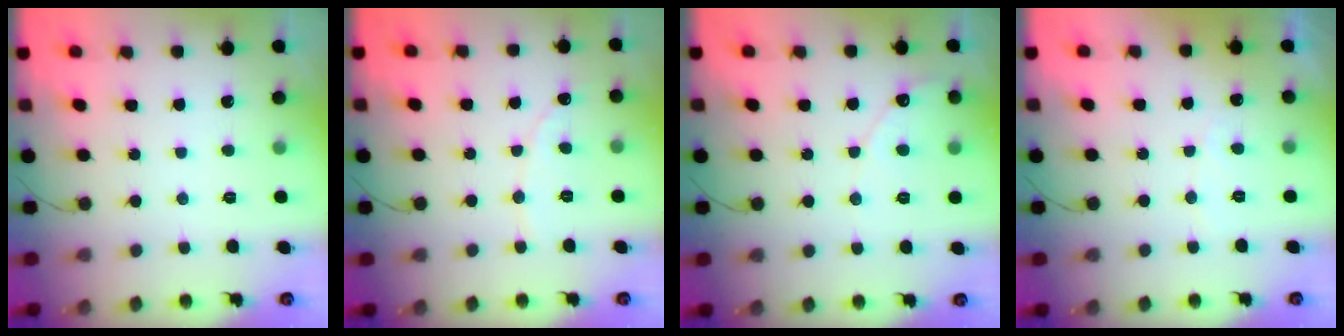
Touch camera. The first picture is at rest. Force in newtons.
{"total": 2.1, "press": 2.1, "slide": 0.1}
{"total": 4.0, "press": 4.0, "slide": 0.3}
{"total": 3.6, "press": 3.6, "slide": 0.2}